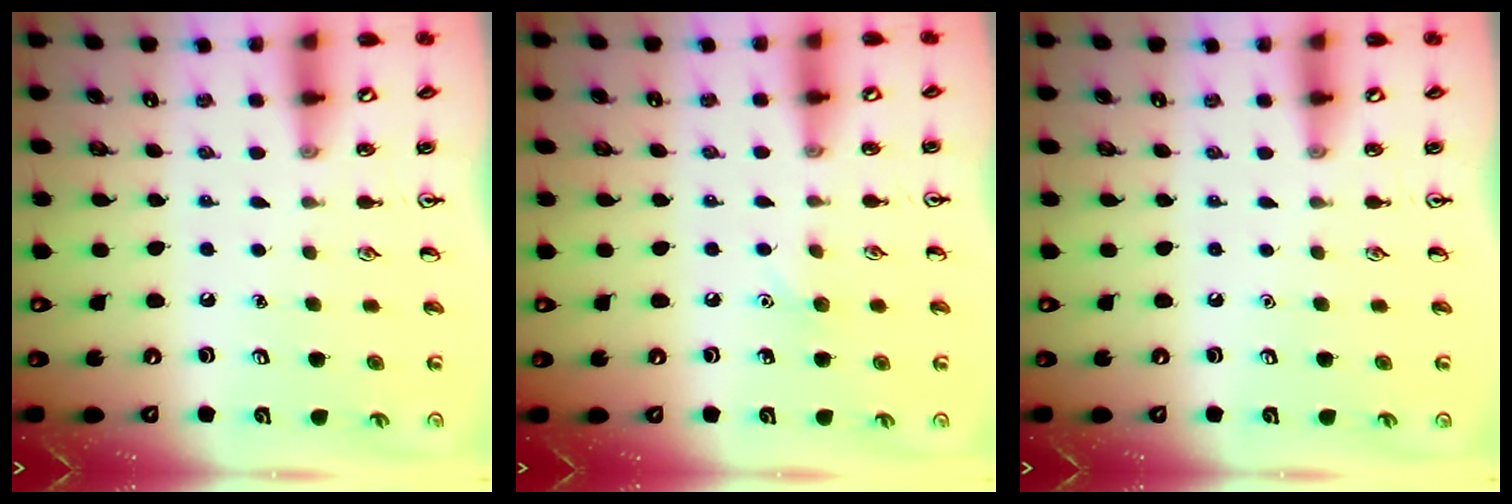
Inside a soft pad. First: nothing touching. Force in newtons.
{"total": 4.7, "press": 4.4, "slide": 1.5}
{"total": 0.0}